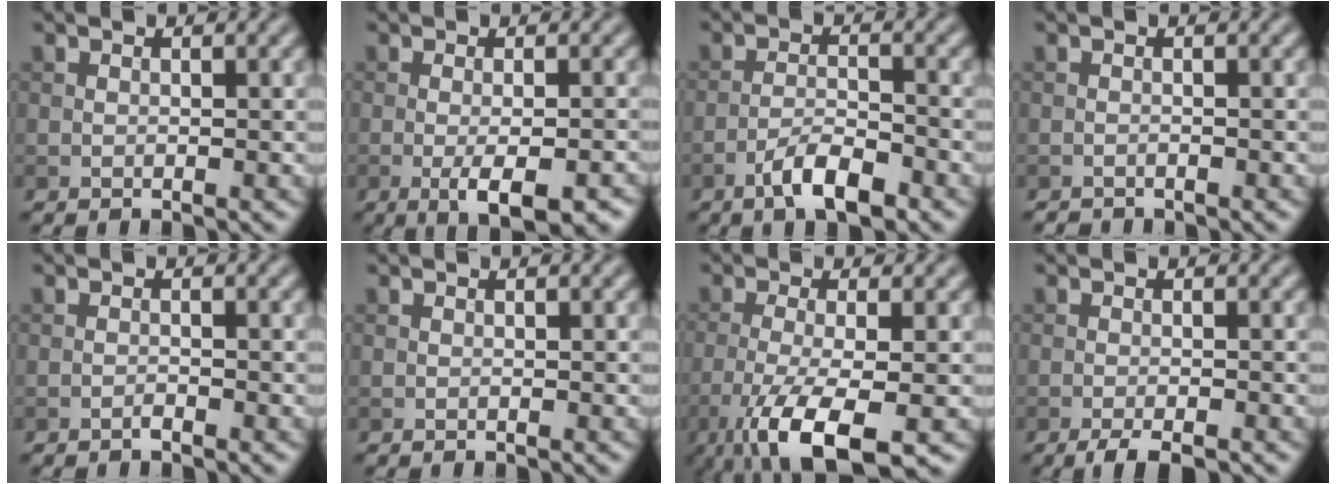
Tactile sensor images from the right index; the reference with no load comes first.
{"total": 4.9, "force": [-2.1, 1.3, 4.2], "torque": [-0.072, -0.006, -0.027]}
{"total": 4.2, "force": [-2.7, 1.2, 3.0], "torque": [-0.055, 0.007, -0.052]}
{"total": 1.0, "force": [-0.9, 0.1, 0.0], "torque": [0.003, -0.004, -0.018]}
{"total": 0.6, "force": [-0.5, 0.1, 0.3], "torque": [-0.004, 0.003, -0.011]}
{"total": 0.0}
{"total": 8.5, "force": [-4.5, 2.4, 6.8], "torque": [-0.136, -0.015, -0.083]}
{"total": 2.7, "force": [-2.0, 0.5, 1.8], "torque": [-0.033, -0.001, -0.036]}